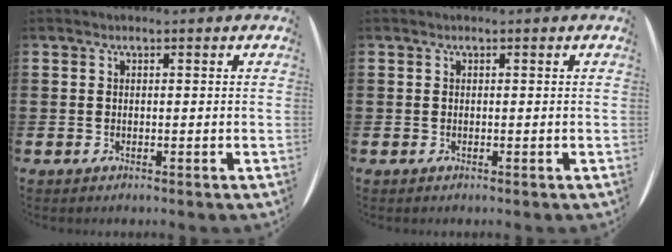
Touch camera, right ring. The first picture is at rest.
{"total": 0.0}